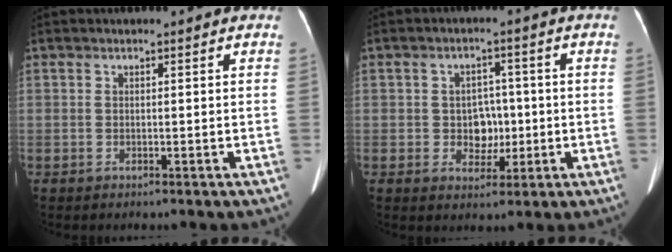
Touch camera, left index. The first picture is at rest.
{"total": 4.7, "force": [-0.6, 3.6, 3.0], "torque": [-0.046, 0.011, -0.003]}